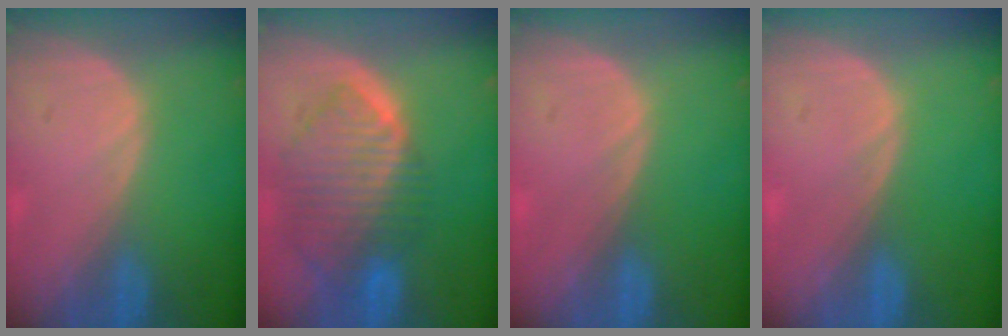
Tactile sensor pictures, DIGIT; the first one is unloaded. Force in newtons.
{"total": 9.9, "press": 8.4, "slide": 5.2}
{"total": 0.0}
{"total": 0.0}